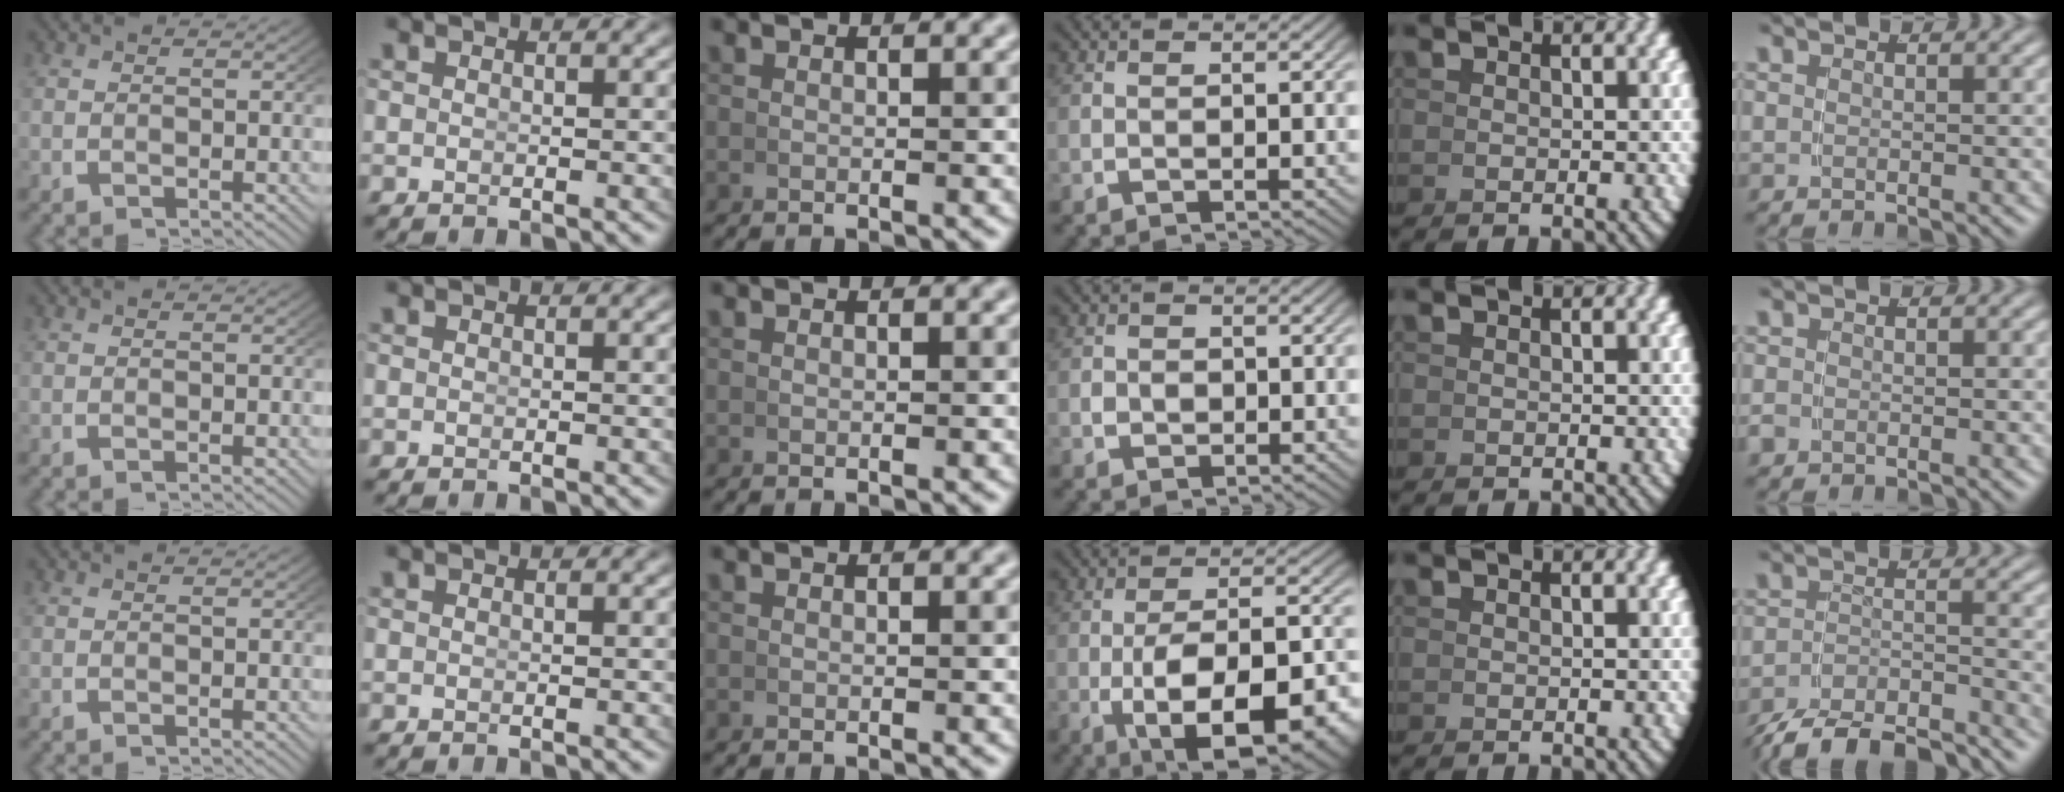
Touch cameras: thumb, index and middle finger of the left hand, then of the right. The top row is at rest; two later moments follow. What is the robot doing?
{"motion": "grasp_and_lifting", "object": "calculator"}